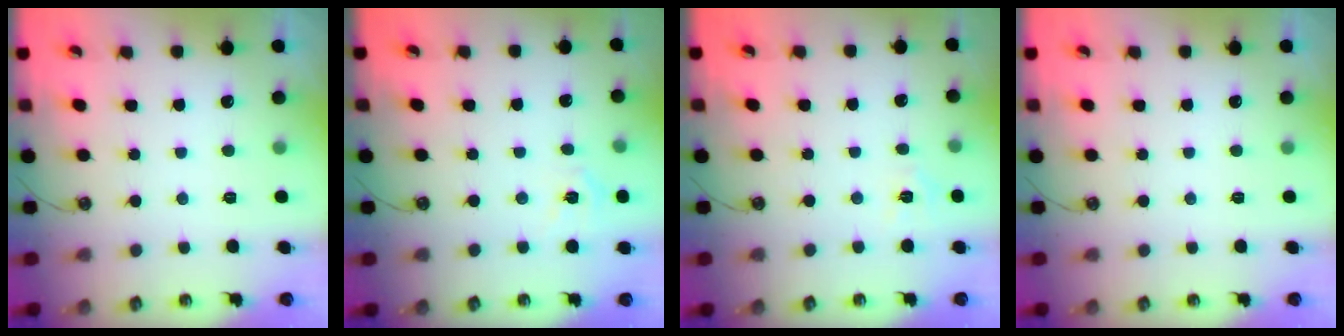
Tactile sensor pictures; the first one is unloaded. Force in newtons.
{"total": 5.6, "press": 5.6, "slide": 0.5}
{"total": 4.9, "press": 4.9, "slide": 0.5}
{"total": 0.0}